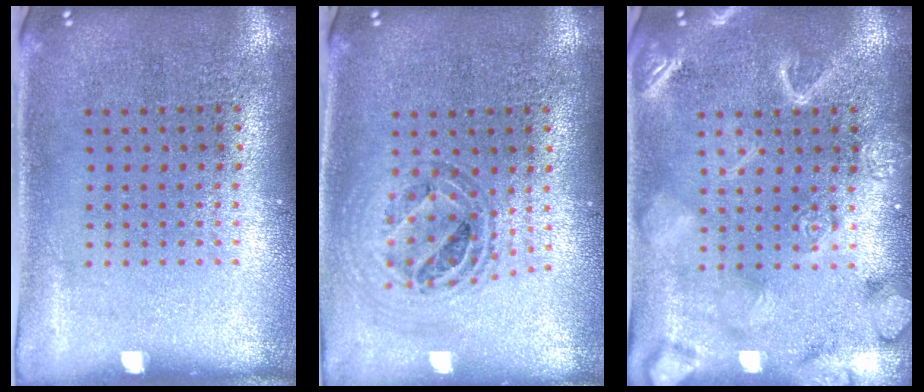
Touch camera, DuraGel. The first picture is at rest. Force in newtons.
{"total": 0.9, "press": 0.9, "slide": 0.0}
{"total": 4.2, "press": 4.2, "slide": 0.6}